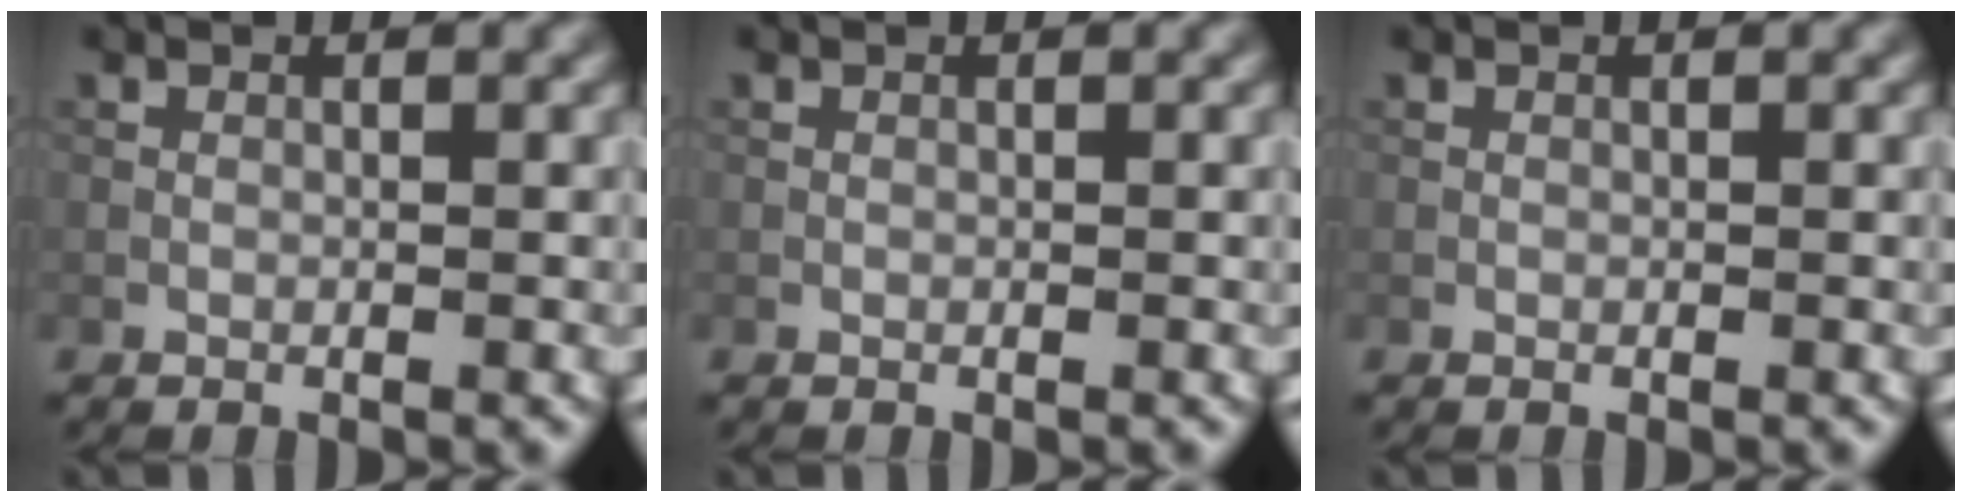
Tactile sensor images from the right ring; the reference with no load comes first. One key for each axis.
{"total": 0.0}
{"total": 0.0}